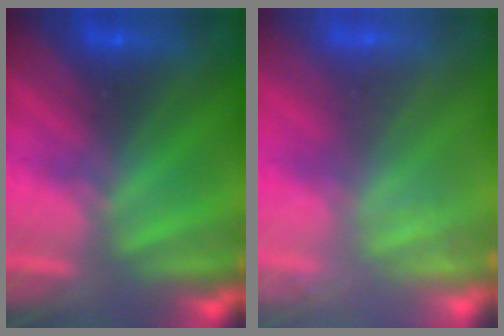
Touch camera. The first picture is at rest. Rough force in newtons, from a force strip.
{"total": 2.0}